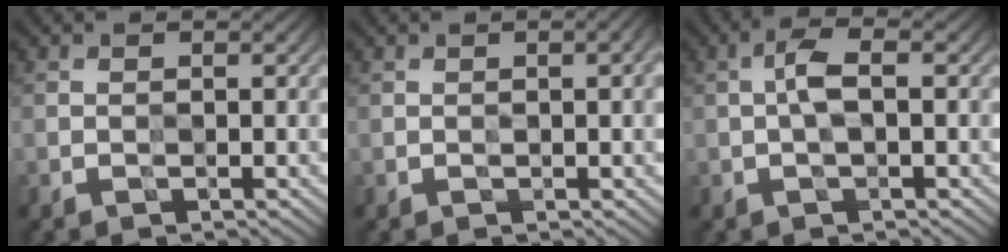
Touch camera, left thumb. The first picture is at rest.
{"total": 2.6, "force": [0.3, 0.5, 2.5], "torque": [-0.034, 0.005, 0.003]}
{"total": 2.7, "force": [0.2, 0.7, 2.6], "torque": [-0.059, 0.010, -0.003]}